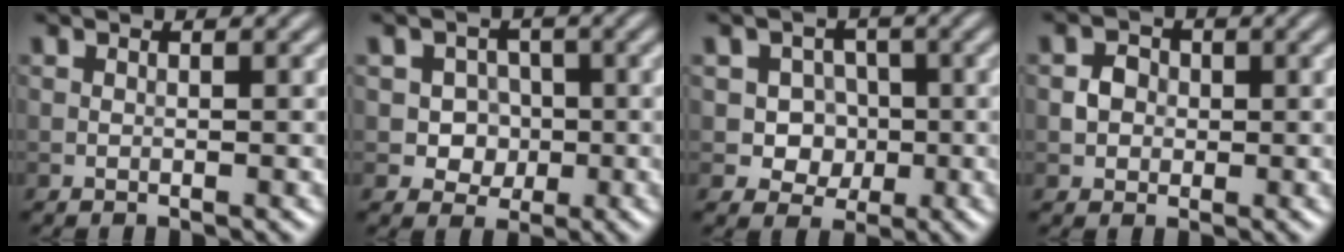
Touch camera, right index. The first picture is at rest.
{"total": 3.2, "force": [-0.4, 2.8, 1.4], "torque": [-0.001, -0.001, -0.019]}
{"total": 3.7, "force": [-0.4, 3.3, 1.7], "torque": [-0.002, -0.001, -0.021]}
{"total": 1.9, "force": [0.0, 1.7, 0.7], "torque": [-0.005, -0.001, -0.001]}